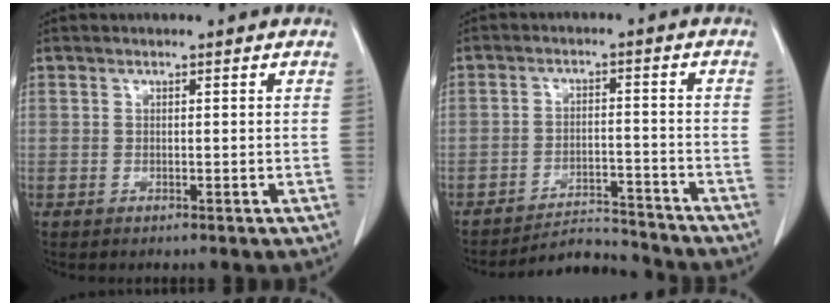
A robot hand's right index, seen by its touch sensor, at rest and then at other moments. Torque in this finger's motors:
{"motor_torque": [-0.63, -0.56, -0.17, -0.06]}